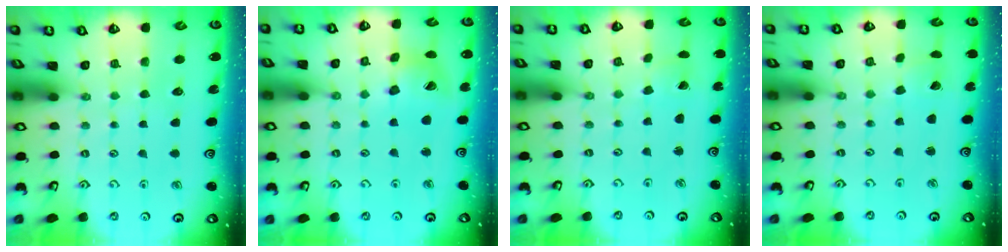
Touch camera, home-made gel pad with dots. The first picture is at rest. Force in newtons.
{"total": 13.3, "press": 13.2, "slide": 1.7}
{"total": 0.8, "press": 0.7, "slide": 0.1}
{"total": 1.7, "press": 1.7, "slide": 0.2}